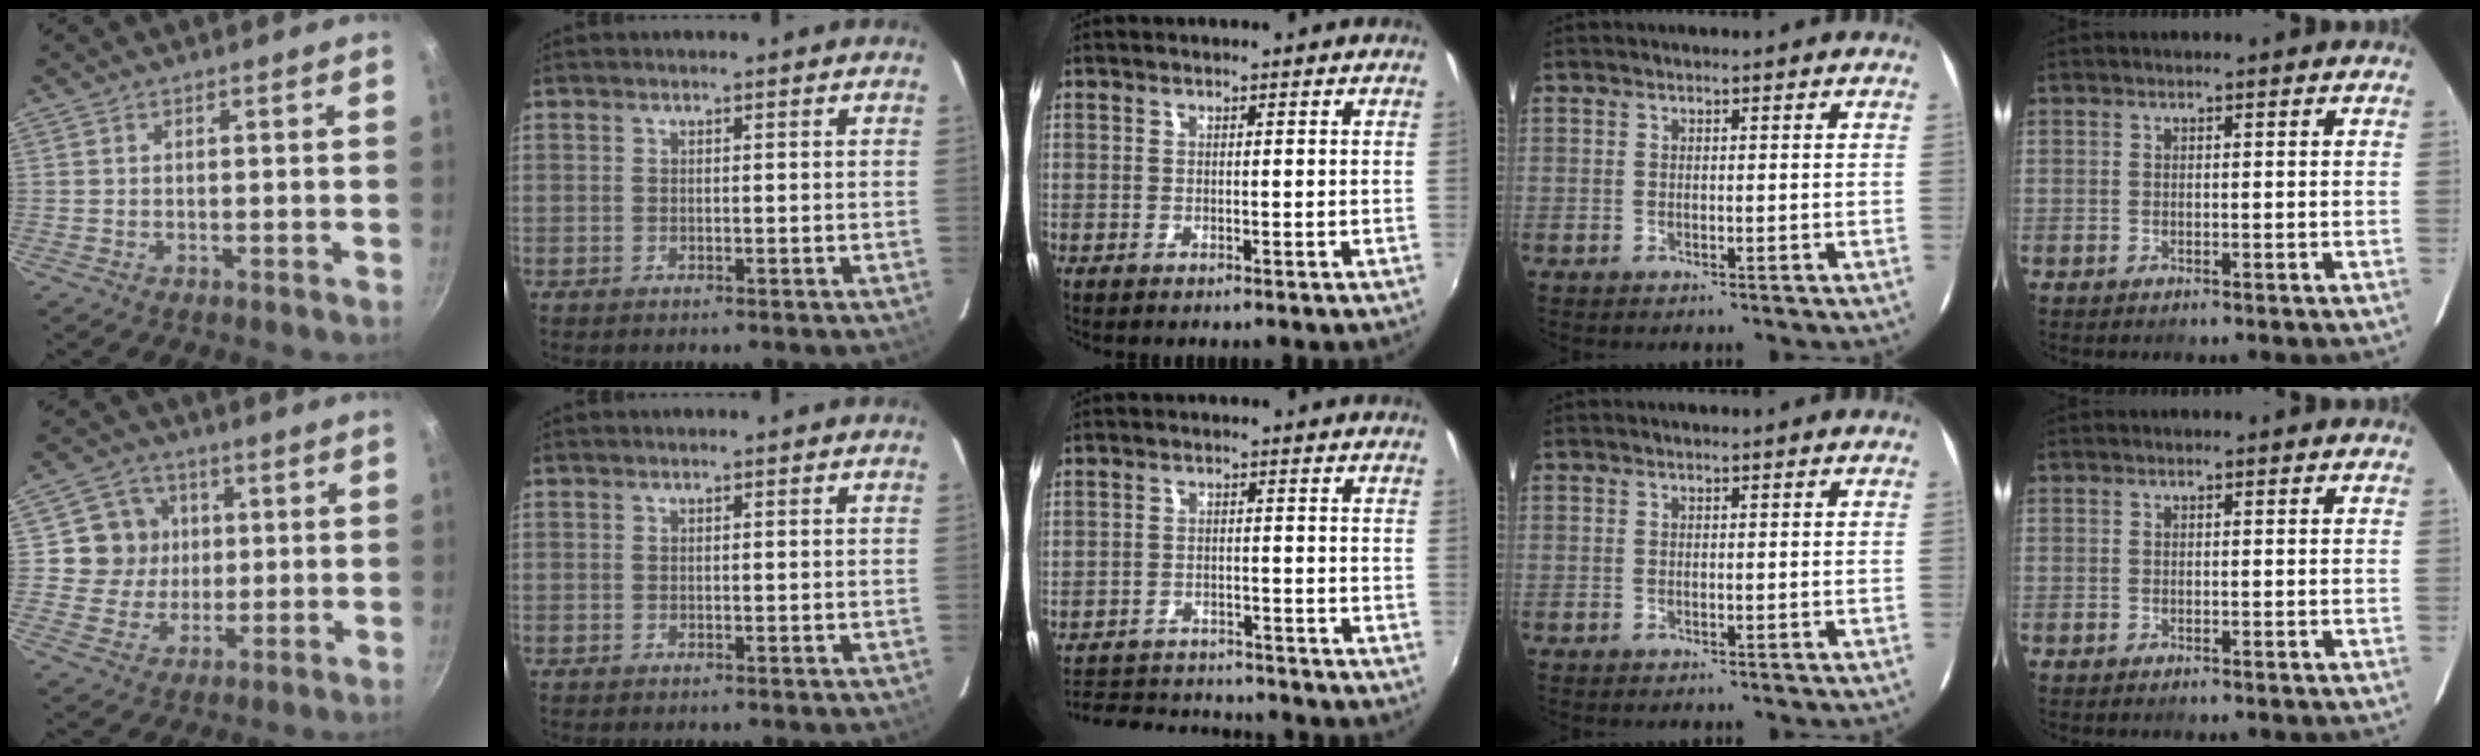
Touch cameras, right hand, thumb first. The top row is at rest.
{"thumb": {"total": 9.5, "force": [1.7, 9.1, 2.3], "torque": [-0.003, 0.001, 0.023]}, "middle": {"total": 12.8, "force": [-11.6, 4.1, 3.7], "torque": [-0.096, 0.012, -0.171]}}